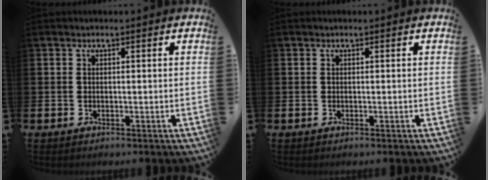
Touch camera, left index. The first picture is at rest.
{"total": 0.0}